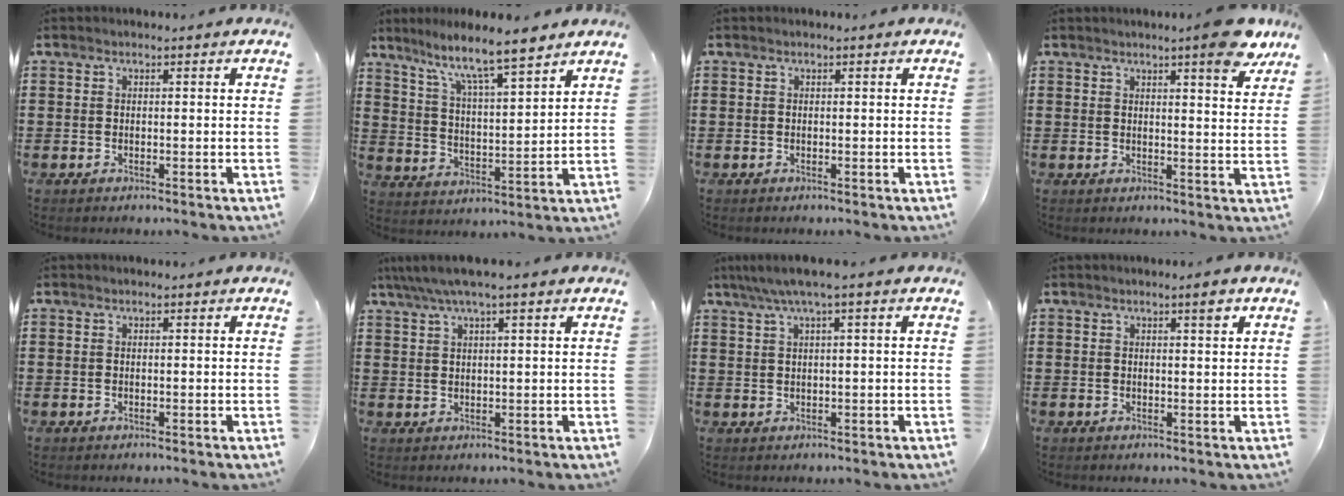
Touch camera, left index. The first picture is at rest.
{"total": 7.7, "force": [6.4, 0.4, 4.1], "torque": [-0.104, -0.037, 0.107]}
{"total": 0.0}
{"total": 7.7, "force": [6.0, 0.5, 4.8], "torque": [-0.069, -0.028, 0.098]}
{"total": 0.0}
{"total": 3.4, "force": [2.2, 0.1, 2.7], "torque": [-0.056, 0.002, 0.038]}
{"total": 2.6, "force": [1.0, -0.1, 2.4], "torque": [-0.046, -0.002, 0.016]}
{"total": 2.3, "force": [1.4, 0.2, 1.8], "torque": [-0.029, 0.000, 0.021]}